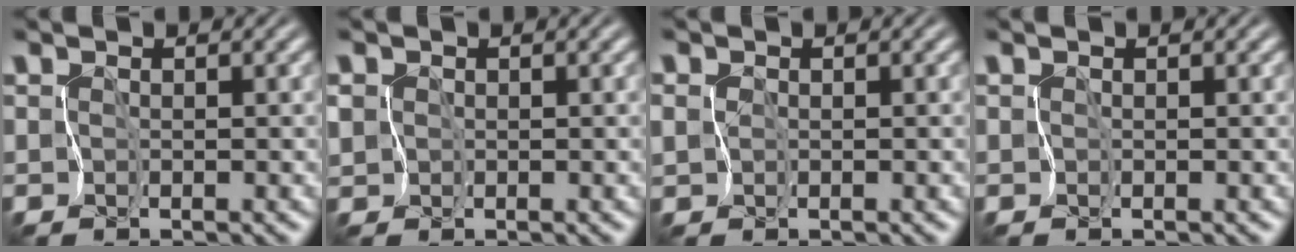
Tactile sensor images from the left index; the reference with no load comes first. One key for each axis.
{"total": 1.2, "fx": 0.0, "fy": 1.2, "fz": 0.1, "tx": -0.005, "ty": -0.006, "tz": 0.001}
{"total": 0.8, "fx": -0.1, "fy": 0.8, "fz": 0.0, "tx": -0.003, "ty": -0.006, "tz": -0.002}
{"total": 0.0}